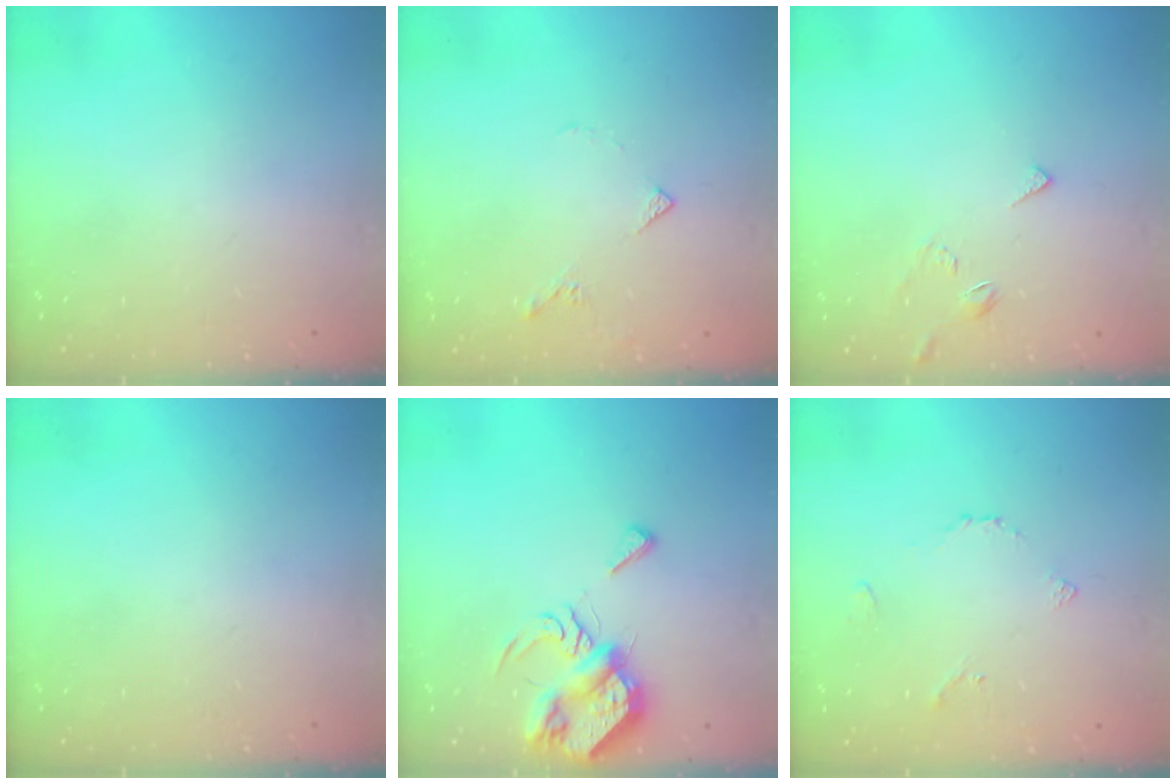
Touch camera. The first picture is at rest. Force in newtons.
{"total": 4.2, "press": 4.1, "slide": 0.8}
{"total": 3.1, "press": 3.0, "slide": 0.6}
{"total": 0.0}
{"total": 8.1, "press": 8.1, "slide": 0.3}
{"total": 3.6, "press": 3.5, "slide": 0.8}